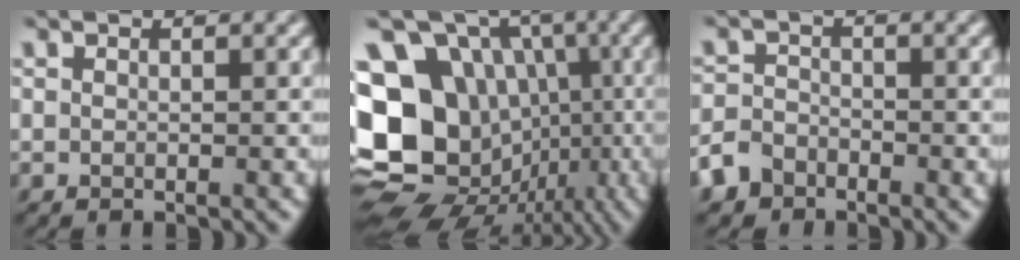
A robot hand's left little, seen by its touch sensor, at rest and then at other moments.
{"total": 19.9, "force": [-1.1, 17.3, 9.8], "torque": [-0.194, 0.016, -0.033]}
{"total": 3.8, "force": [-2.9, 2.4, 0.6], "torque": [-0.004, -0.008, -0.059]}